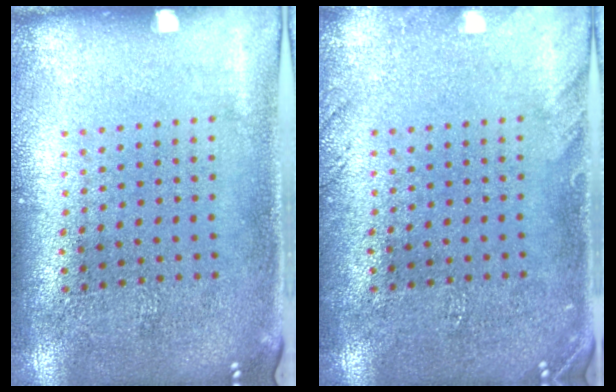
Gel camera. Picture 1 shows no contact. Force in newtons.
{"total": 1.4, "press": 1.4, "slide": 0.1}